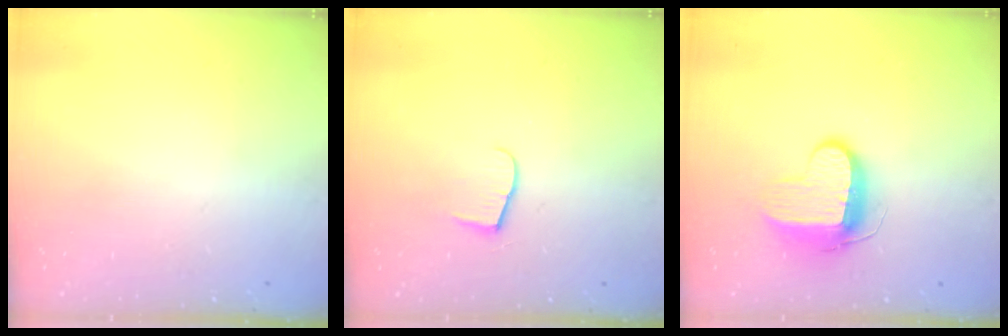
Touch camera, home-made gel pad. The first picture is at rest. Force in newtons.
{"total": 6.5, "press": 6.5, "slide": 0.7}
{"total": 10.3, "press": 10.3, "slide": 1.0}